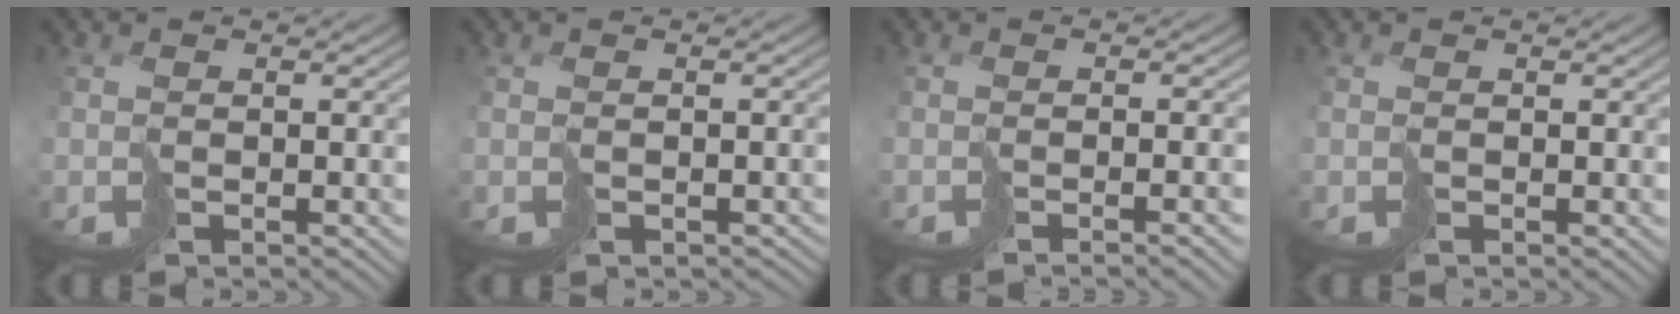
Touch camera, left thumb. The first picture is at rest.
{"total": 1.5, "force": [-0.7, 1.0, 0.8], "torque": [-0.007, -0.005, -0.010]}
{"total": 2.2, "force": [-1.5, -0.5, 1.5], "torque": [-0.009, -0.001, -0.022]}
{"total": 0.0}